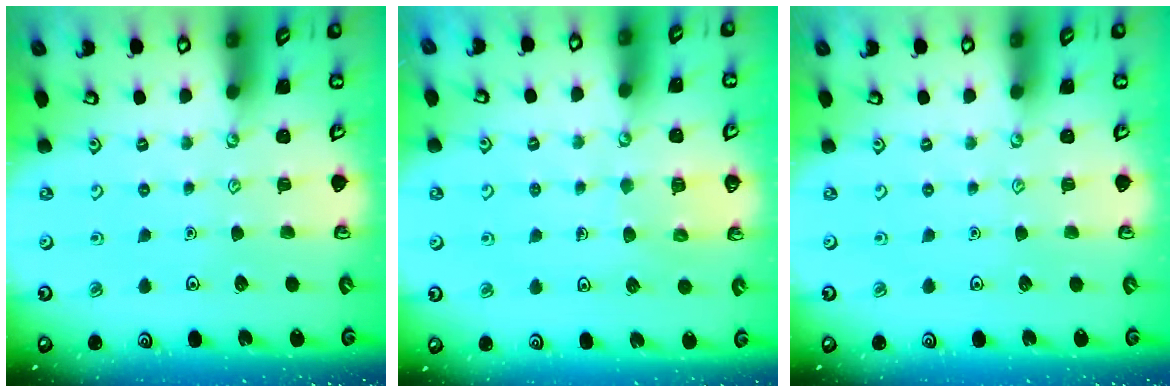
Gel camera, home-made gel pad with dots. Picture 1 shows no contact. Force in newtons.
{"total": 5.6, "press": 5.6, "slide": 0.4}
{"total": 0.0}